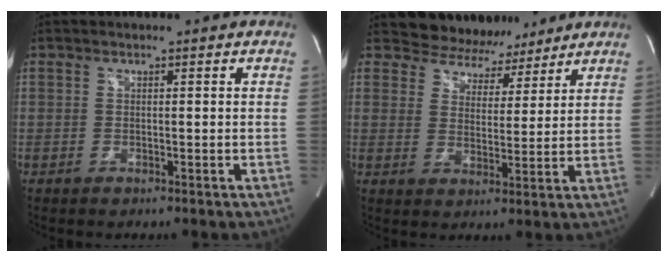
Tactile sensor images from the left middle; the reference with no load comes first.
{"total": 8.6, "force": [7.7, 3.8, 0.5], "torque": [0.004, 0.006, 0.105]}